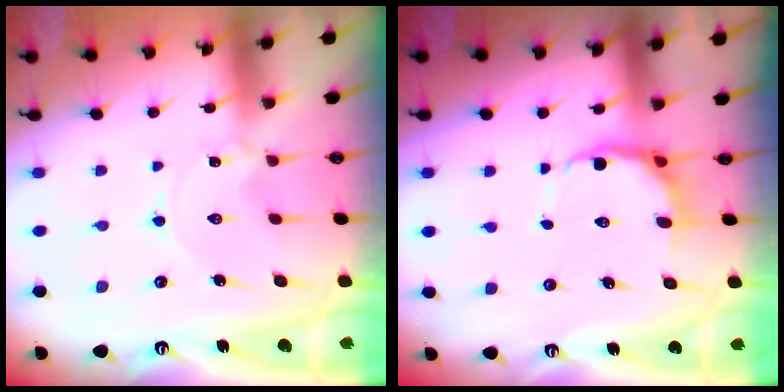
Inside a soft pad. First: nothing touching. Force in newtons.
{"total": 7.6, "press": 7.0, "slide": 3.1}